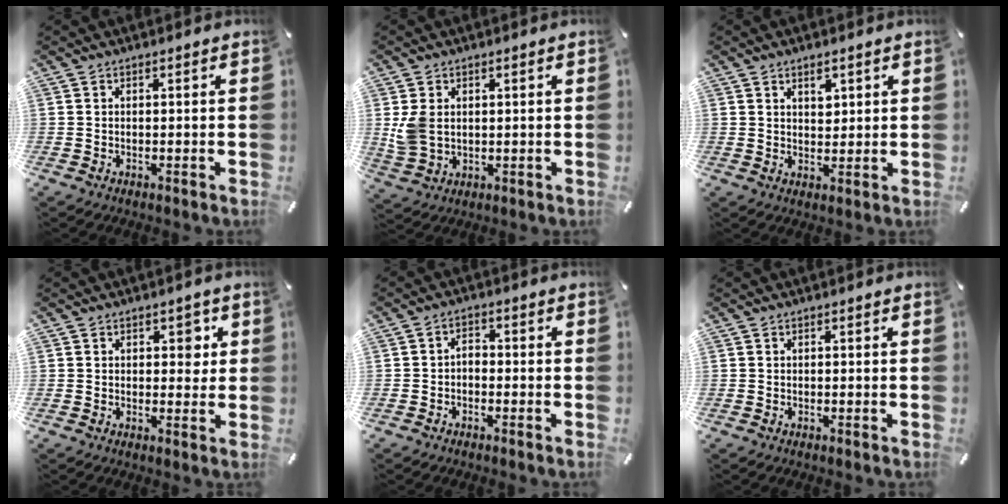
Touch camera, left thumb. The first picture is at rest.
{"total": 6.3, "force": [1.0, 4.6, 4.1], "torque": [-0.091, 0.005, 0.023]}
{"total": 3.3, "force": [1.8, 2.1, 1.8], "torque": [-0.015, -0.006, 0.027]}
{"total": 3.7, "force": [1.2, 2.4, 2.4], "torque": [-0.011, -0.008, 0.010]}
{"total": 2.3, "force": [-1.5, 1.3, 1.1], "torque": [-0.022, 0.012, -0.031]}
{"total": 0.0}